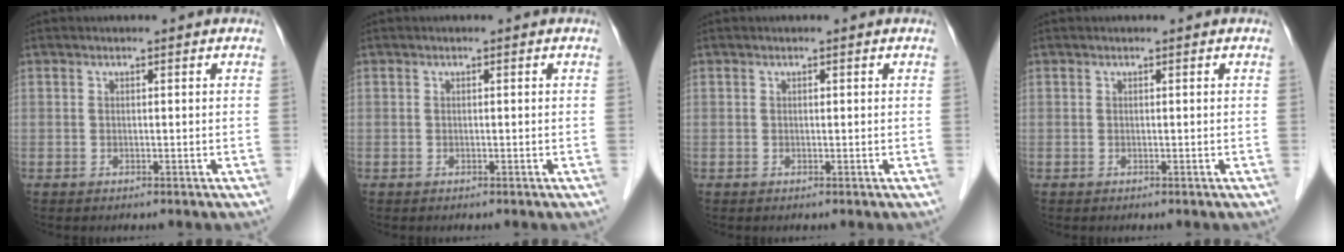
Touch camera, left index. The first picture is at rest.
{"total": 0.0}
{"total": 0.0}
{"total": 0.0}